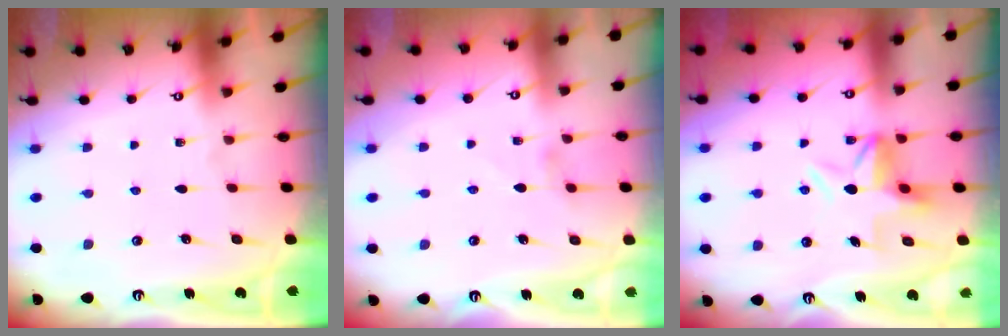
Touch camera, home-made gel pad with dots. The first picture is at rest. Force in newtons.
{"total": 0.7, "press": 0.6, "slide": 0.3}
{"total": 6.3, "press": 6.3, "slide": 0.4}